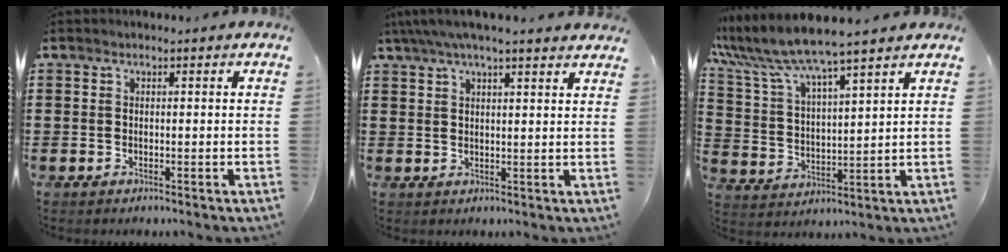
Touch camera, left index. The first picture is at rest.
{"total": 4.3, "force": [3.6, 0.3, 2.4], "torque": [-0.058, -0.001, 0.063]}
{"total": 7.5, "force": [6.6, -0.1, 3.6], "torque": [-0.097, -0.035, 0.111]}